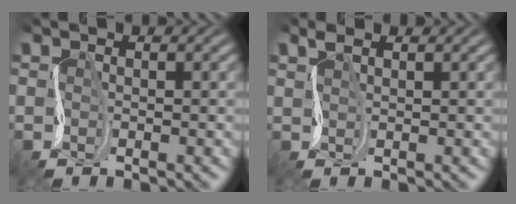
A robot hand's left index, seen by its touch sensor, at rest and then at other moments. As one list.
[{"total": 1.4, "force": [1.3, 0.4, -0.3], "torque": [0.006, 0.009, 0.023]}]